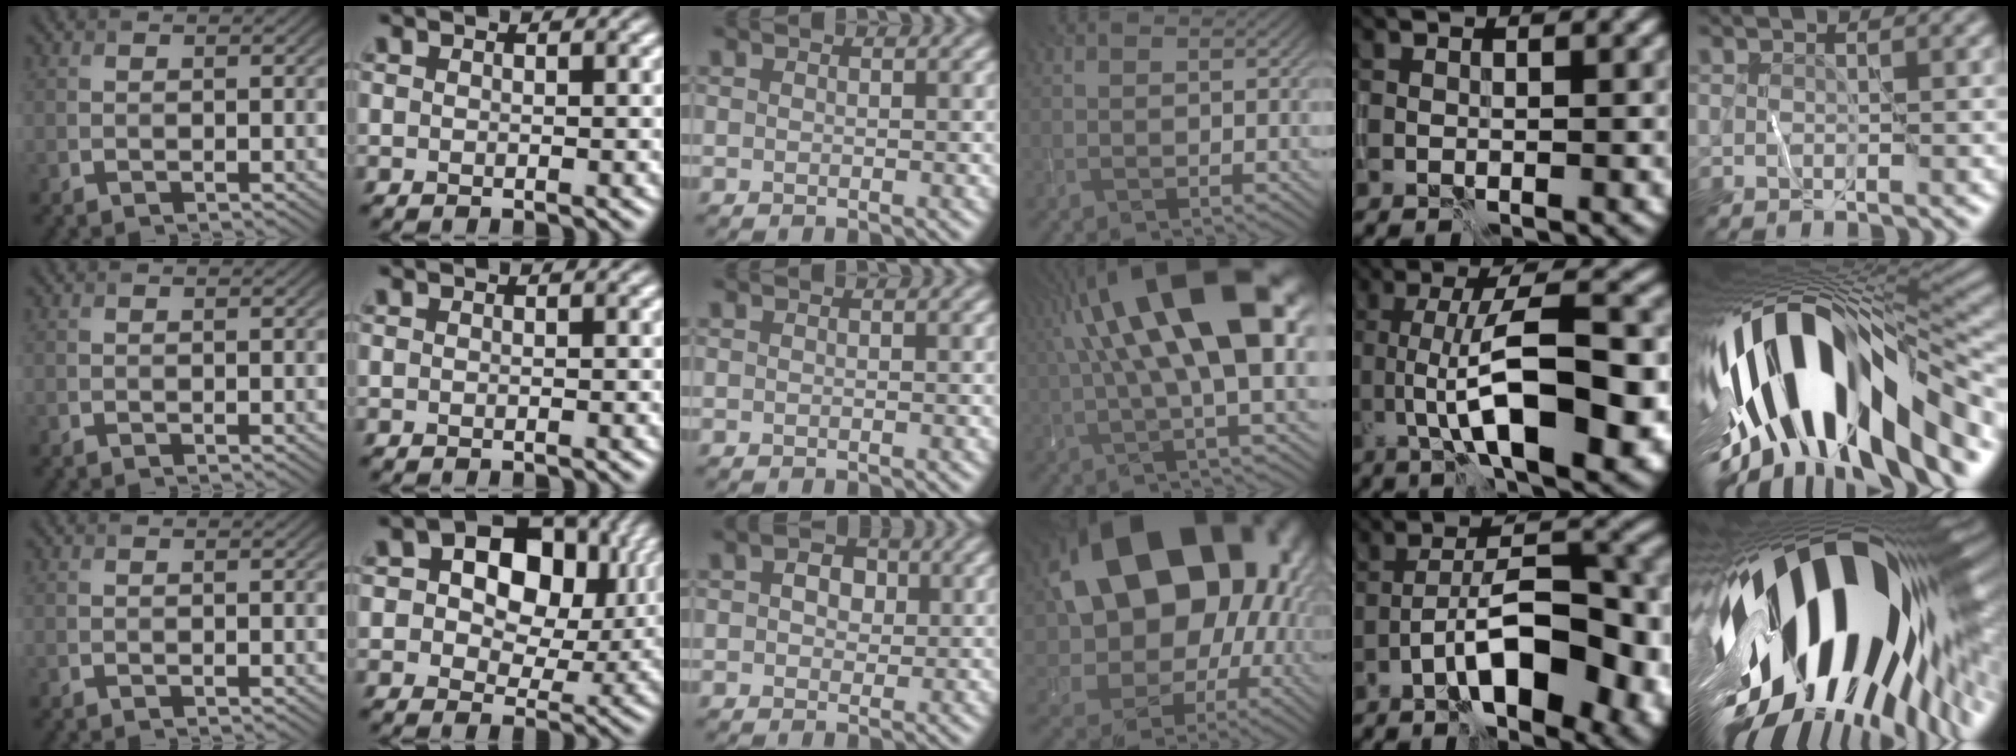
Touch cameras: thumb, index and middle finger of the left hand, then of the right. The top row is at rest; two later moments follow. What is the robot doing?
{"motion": "wipe", "object": "whiteboard"}